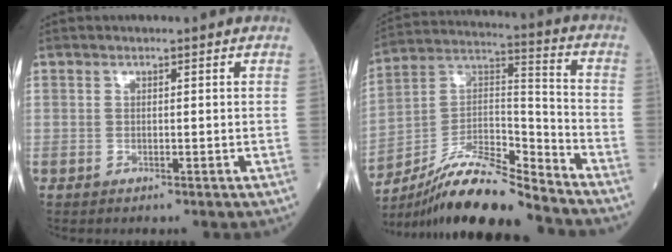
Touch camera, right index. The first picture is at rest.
{"total": 16.2, "force": [-14.3, 1.3, 7.5], "torque": [-0.136, 0.029, -0.258]}